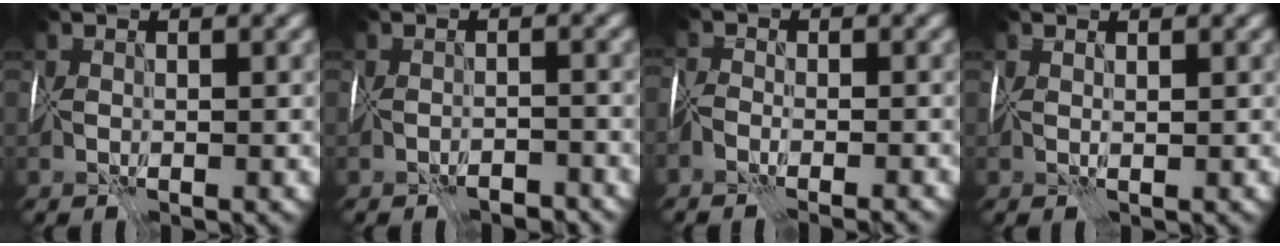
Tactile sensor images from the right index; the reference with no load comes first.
{"total": 2.6, "force": [-2.5, 0.4, 0.6], "torque": [0.000, 0.006, -0.037]}
{"total": 3.5, "force": [-3.3, 0.9, 1.0], "torque": [-0.002, 0.003, -0.044]}
{"total": 1.3, "force": [1.1, -0.6, -0.3], "torque": [0.006, 0.007, 0.026]}